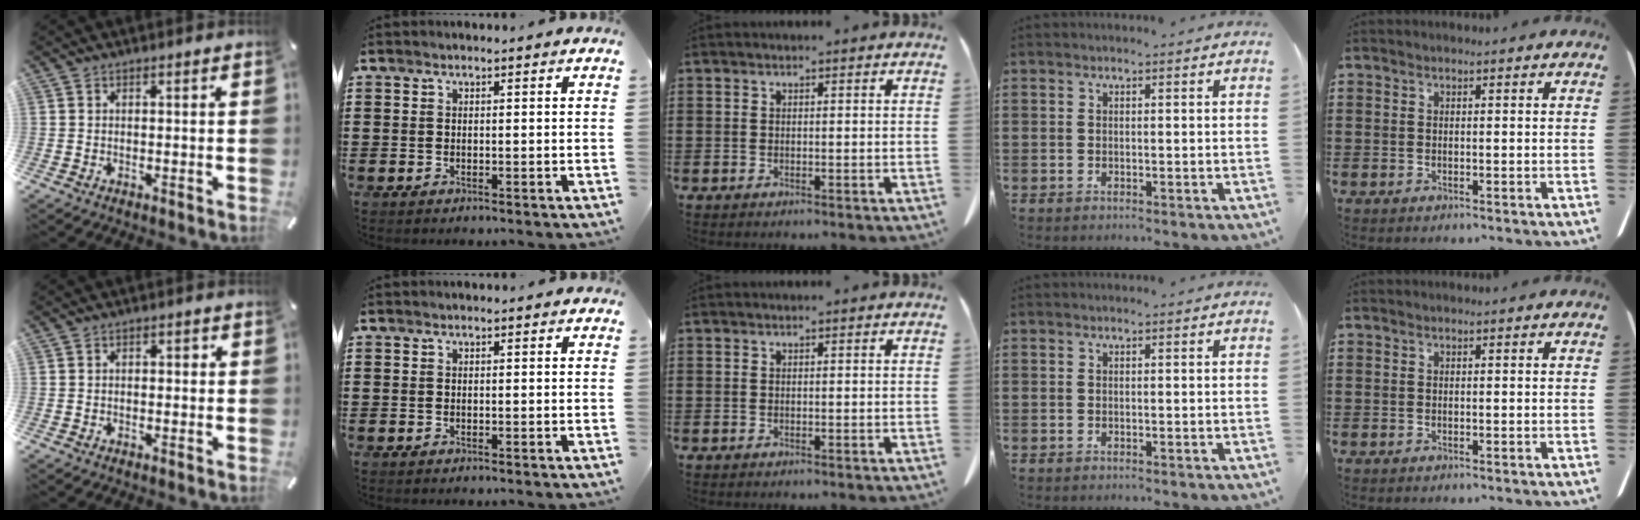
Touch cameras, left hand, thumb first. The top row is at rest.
{"thumb": {"total": 1.3, "force": [-0.4, 0.8, 0.9], "torque": [-0.016, 0.006, -0.010]}}